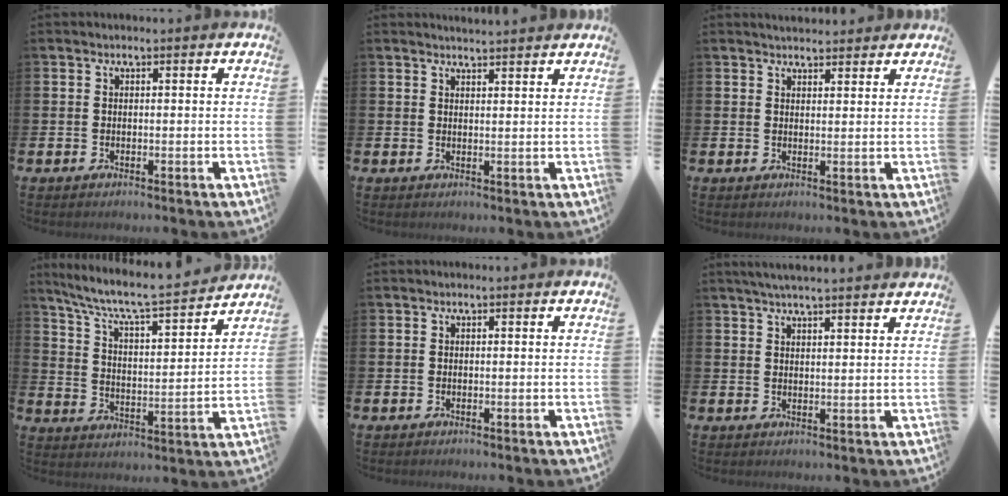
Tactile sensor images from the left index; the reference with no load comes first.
{"total": 2.4, "force": [2.4, -0.1, 0.0], "torque": [0.009, -0.017, 0.040]}
{"total": 2.8, "force": [2.8, 0.5, 0.0], "torque": [0.003, -0.014, 0.050]}
{"total": 8.0, "force": [7.3, 0.8, 3.2], "torque": [-0.097, -0.052, 0.120]}
{"total": 0.0}
{"total": 3.9, "force": [3.8, -0.1, 1.2], "torque": [-0.031, -0.010, 0.068]}